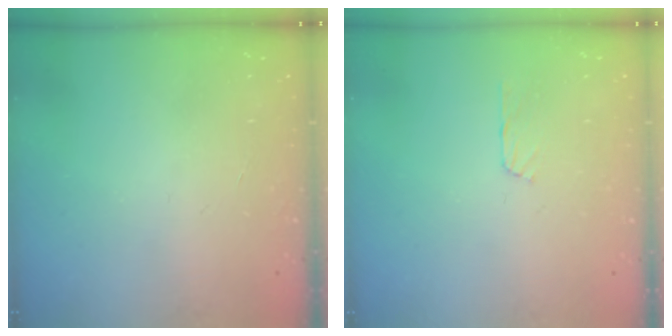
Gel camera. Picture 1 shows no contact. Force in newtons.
{"total": 3.3, "press": 3.3, "slide": 0.3}